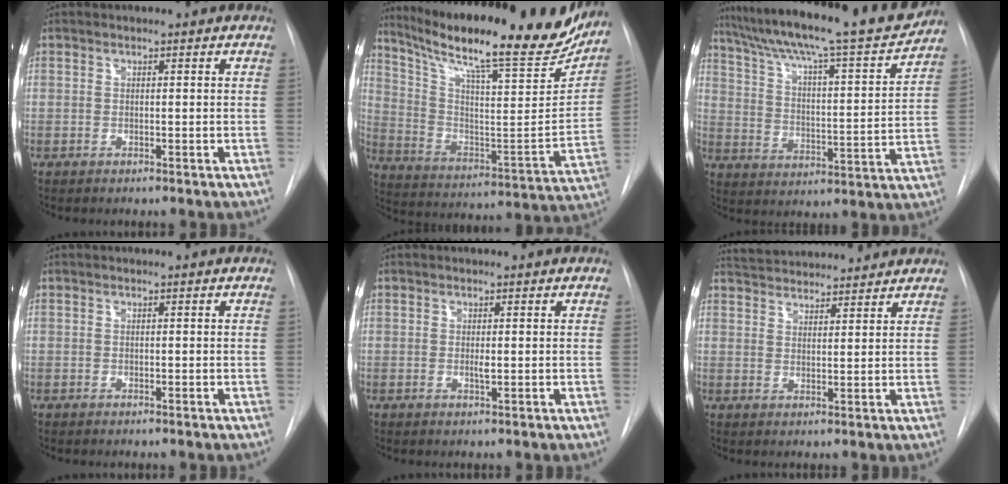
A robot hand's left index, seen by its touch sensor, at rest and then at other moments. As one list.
[{"total": 28.2, "force": [23.5, 4.0, 15.1], "torque": [-0.252, -0.055, 0.336]}, {"total": 23.4, "force": [20.5, 1.3, 11.2], "torque": [-0.190, -0.025, 0.294]}, {"total": 0.0}, {"total": 0.8, "force": [0.0, 0.1, 0.8], "torque": [-0.019, -0.006, -0.001]}, {"total": 11.9, "force": [11.3, 1.7, 3.3], "torque": [-0.057, 0.025, 0.167]}]